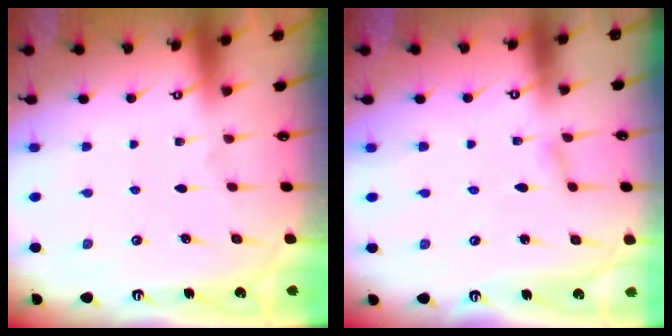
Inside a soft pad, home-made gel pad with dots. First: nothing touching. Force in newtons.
{"total": 1.1, "press": 1.1, "slide": 0.1}